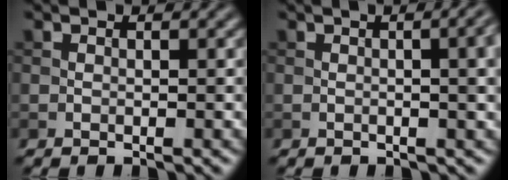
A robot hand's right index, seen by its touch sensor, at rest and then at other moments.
{"total": 6.7, "force": [0.8, 3.1, 5.9], "torque": [-0.025, 0.029, -0.011]}